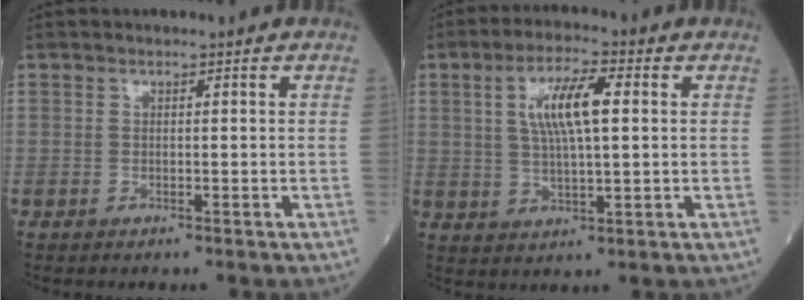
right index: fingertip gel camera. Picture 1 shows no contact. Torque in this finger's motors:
{"motor_torque": [0.27, 0.10, 0.25, 0.07]}